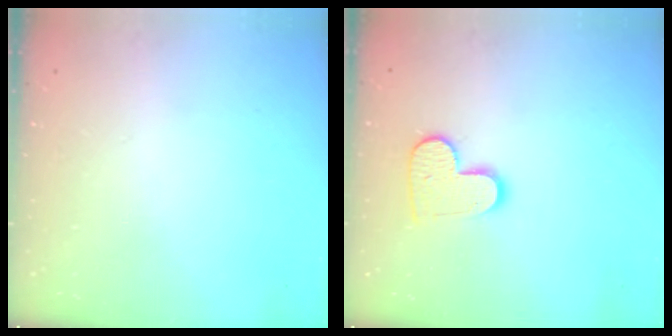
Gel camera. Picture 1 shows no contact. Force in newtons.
{"total": 9.7, "press": 9.7, "slide": 0.5}